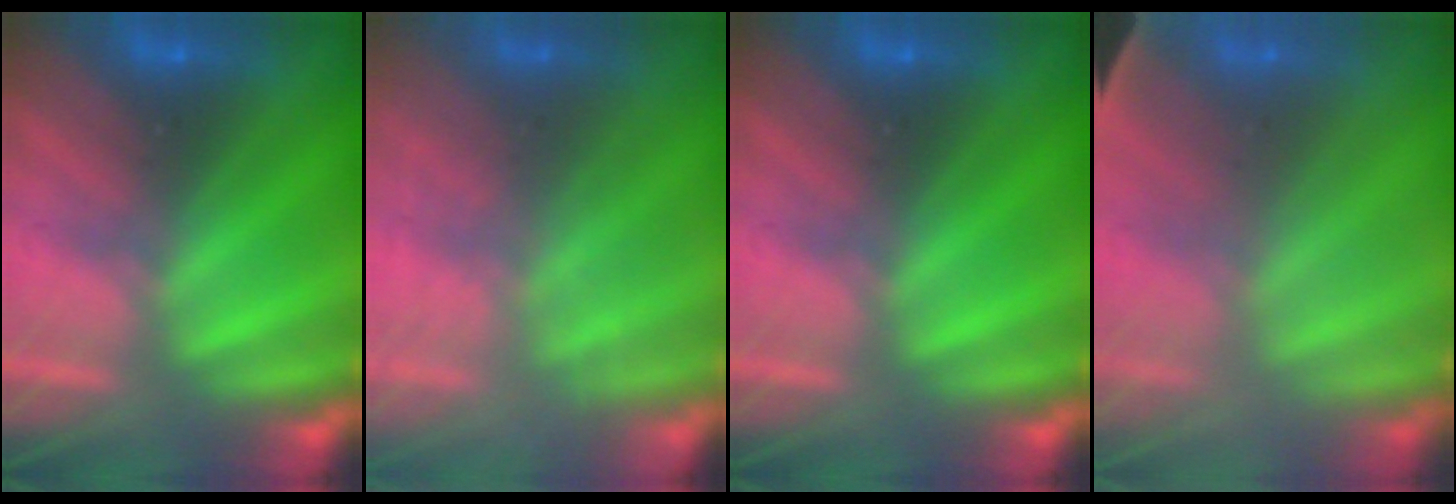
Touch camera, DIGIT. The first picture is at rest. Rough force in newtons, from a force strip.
{"total": 2.1}
{"total": 0.0}
{"total": 1.3}